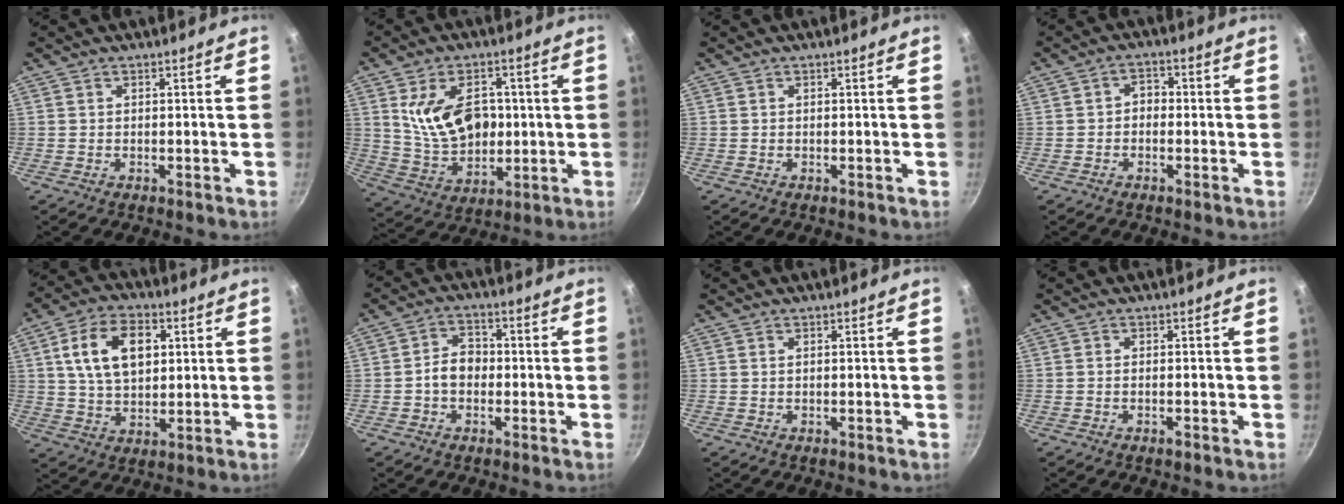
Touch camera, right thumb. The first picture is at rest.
{"total": 14.3, "force": [2.1, 9.8, 10.3], "torque": [-0.144, -0.013, 0.049]}
{"total": 0.0}
{"total": 2.8, "force": [-0.6, 2.2, 1.6], "torque": [-0.011, 0.013, -0.016]}
{"total": 13.5, "force": [3.4, 8.6, 9.8], "torque": [-0.150, 0.001, 0.057]}
{"total": 5.2, "force": [-0.9, 4.0, 3.2], "torque": [-0.028, 0.022, -0.023]}
{"total": 0.0}
{"total": 1.1, "force": [-0.6, 0.3, 0.8], "torque": [-0.022, 0.004, -0.012]}